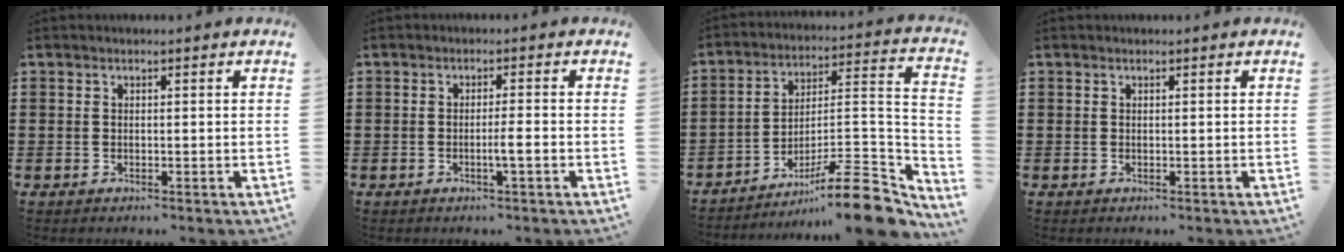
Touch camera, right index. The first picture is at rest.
{"total": 2.5, "force": [-0.9, -0.2, 2.3], "torque": [-0.037, -0.004, -0.018]}
{"total": 12.7, "force": [-9.5, 2.0, 8.2], "torque": [-0.108, 0.026, -0.175]}
{"total": 0.0}